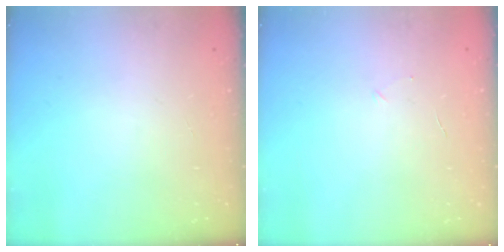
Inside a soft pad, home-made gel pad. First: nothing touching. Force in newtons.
{"total": 2.5, "press": 2.3, "slide": 0.8}